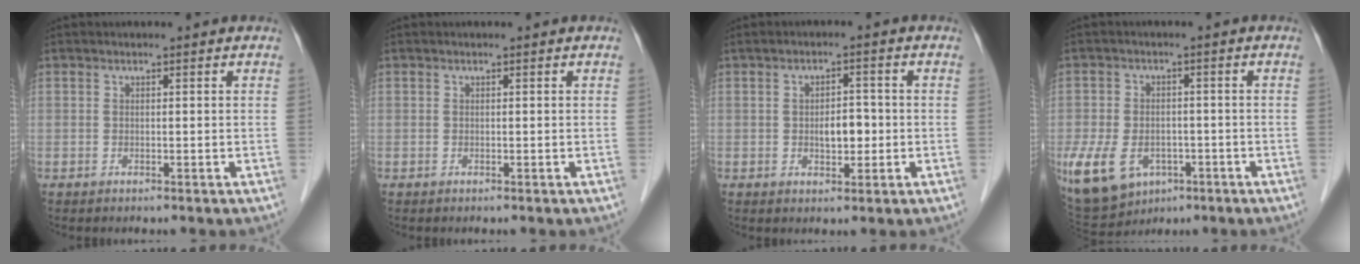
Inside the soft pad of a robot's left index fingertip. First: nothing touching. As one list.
[{"total": 0.0}, {"total": 3.8, "force": [-0.4, 1.7, 3.4], "torque": [-0.053, 0.002, -0.005]}, {"total": 24.8, "force": [-10.9, 18.6, 12.4], "torque": [-0.383, -0.024, -0.158]}]